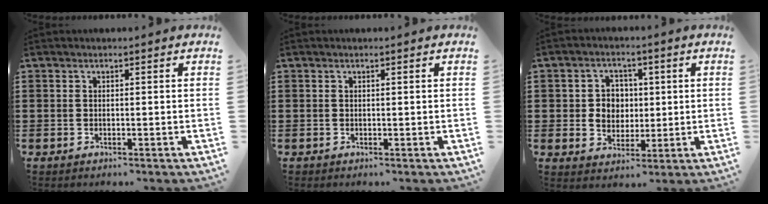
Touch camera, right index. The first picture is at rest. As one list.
[{"total": 0.0}, {"total": 5.1, "force": [0.6, 4.7, 1.9], "torque": [-0.050, 0.014, 0.006]}]